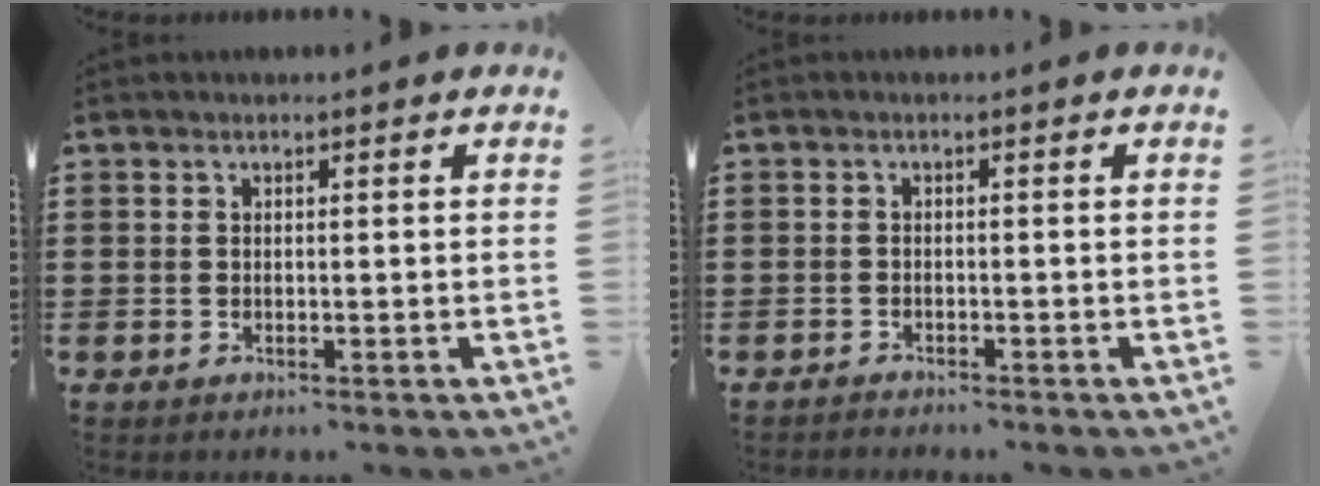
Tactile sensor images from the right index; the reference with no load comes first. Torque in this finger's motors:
{"motor_torque": [0.14, -0.39, -0.20, -0.04]}